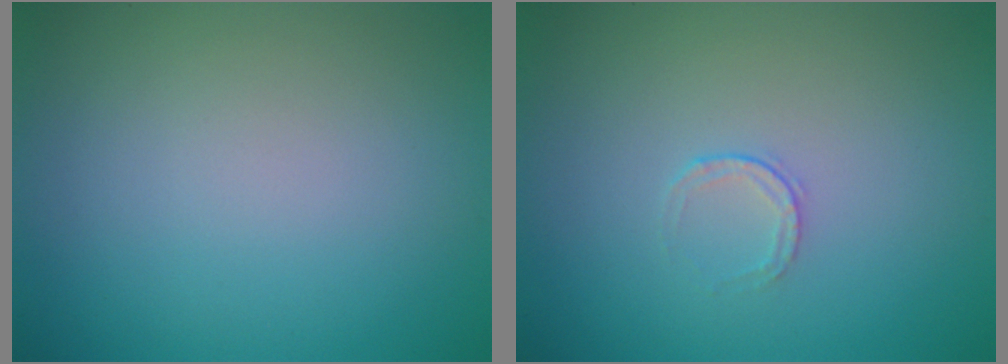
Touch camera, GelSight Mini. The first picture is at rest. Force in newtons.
{"total": 0.7, "press": 0.5, "slide": 0.5}